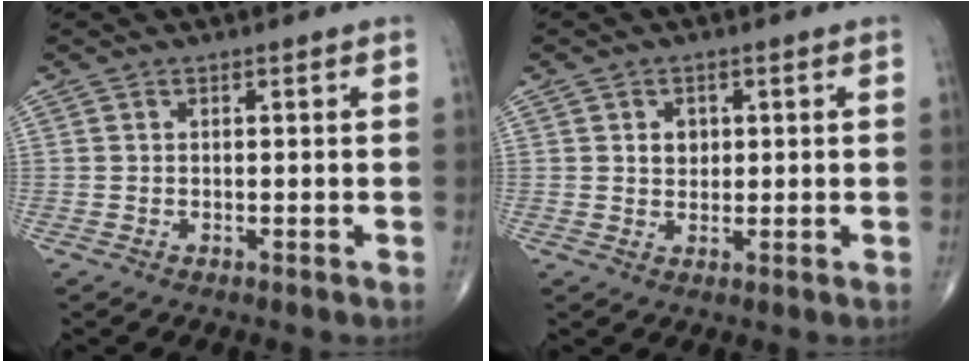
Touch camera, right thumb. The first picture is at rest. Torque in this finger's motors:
{"motor_torque": [0.20, 0.12, 0.58, 0.22, 0.00]}